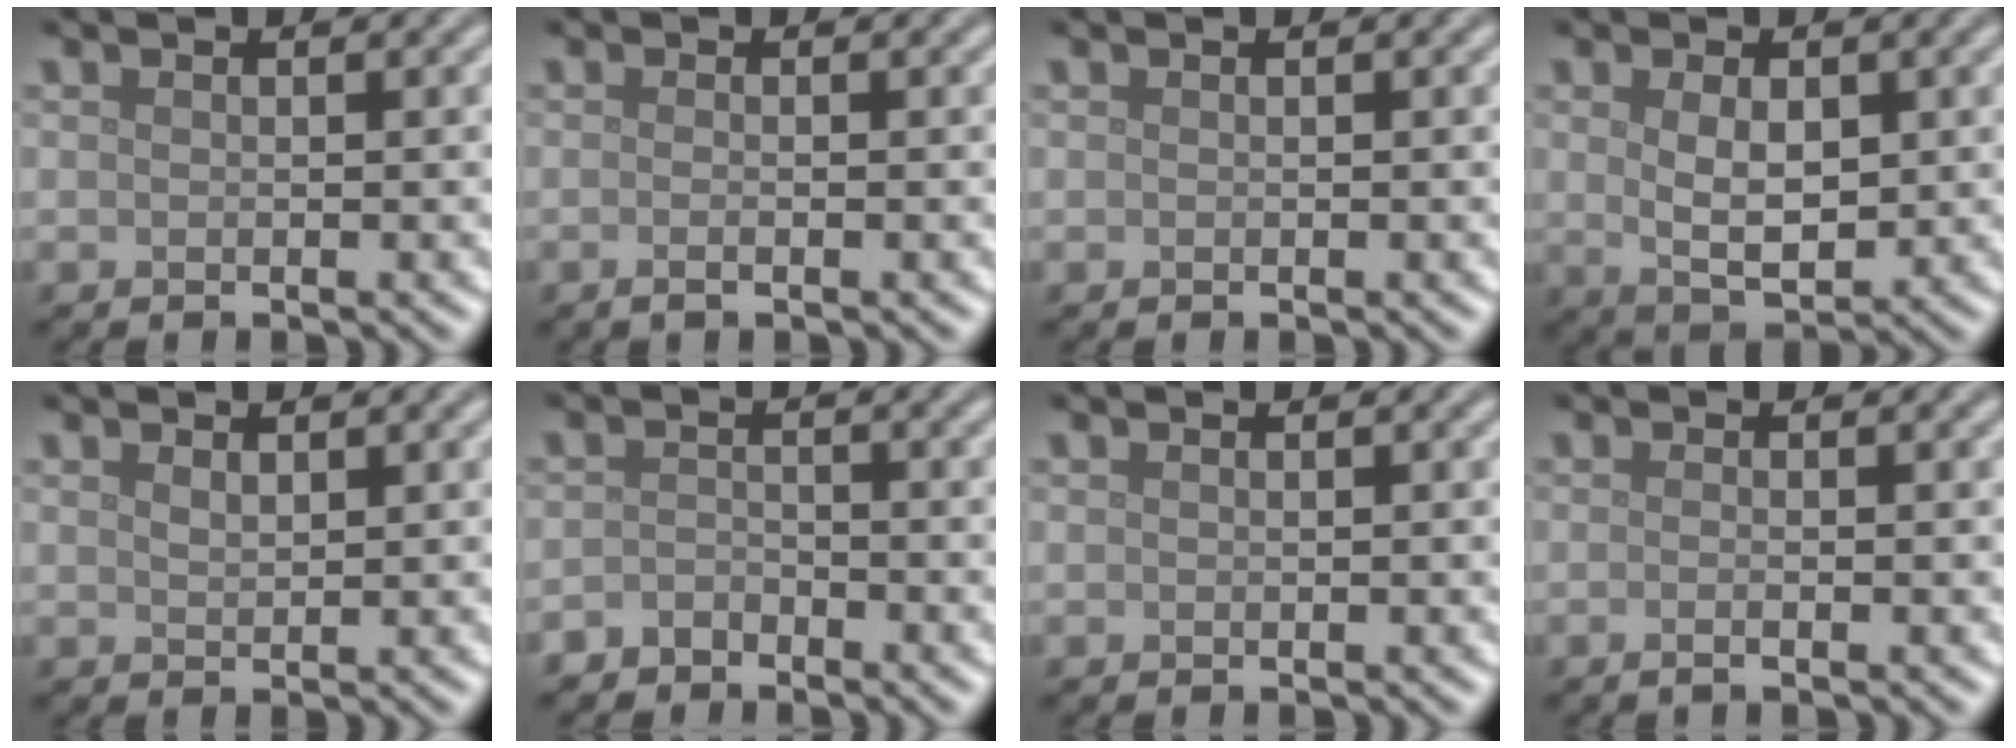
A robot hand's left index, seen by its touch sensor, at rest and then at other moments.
{"total": 1.1, "force": [-0.3, 0.4, 1.0], "torque": [-0.012, -0.003, -0.010]}
{"total": 0.0}
{"total": 3.9, "force": [0.5, 2.2, 3.2], "torque": [-0.063, -0.005, 0.014]}
{"total": 1.0, "force": [0.7, 0.5, 0.5], "torque": [-0.013, -0.001, 0.014]}
{"total": 1.5, "force": [-1.2, 0.8, 0.2], "torque": [-0.001, 0.006, -0.026]}
{"total": 0.0}
{"total": 1.4, "force": [-0.2, 0.6, 1.2], "torque": [-0.009, -0.004, -0.016]}